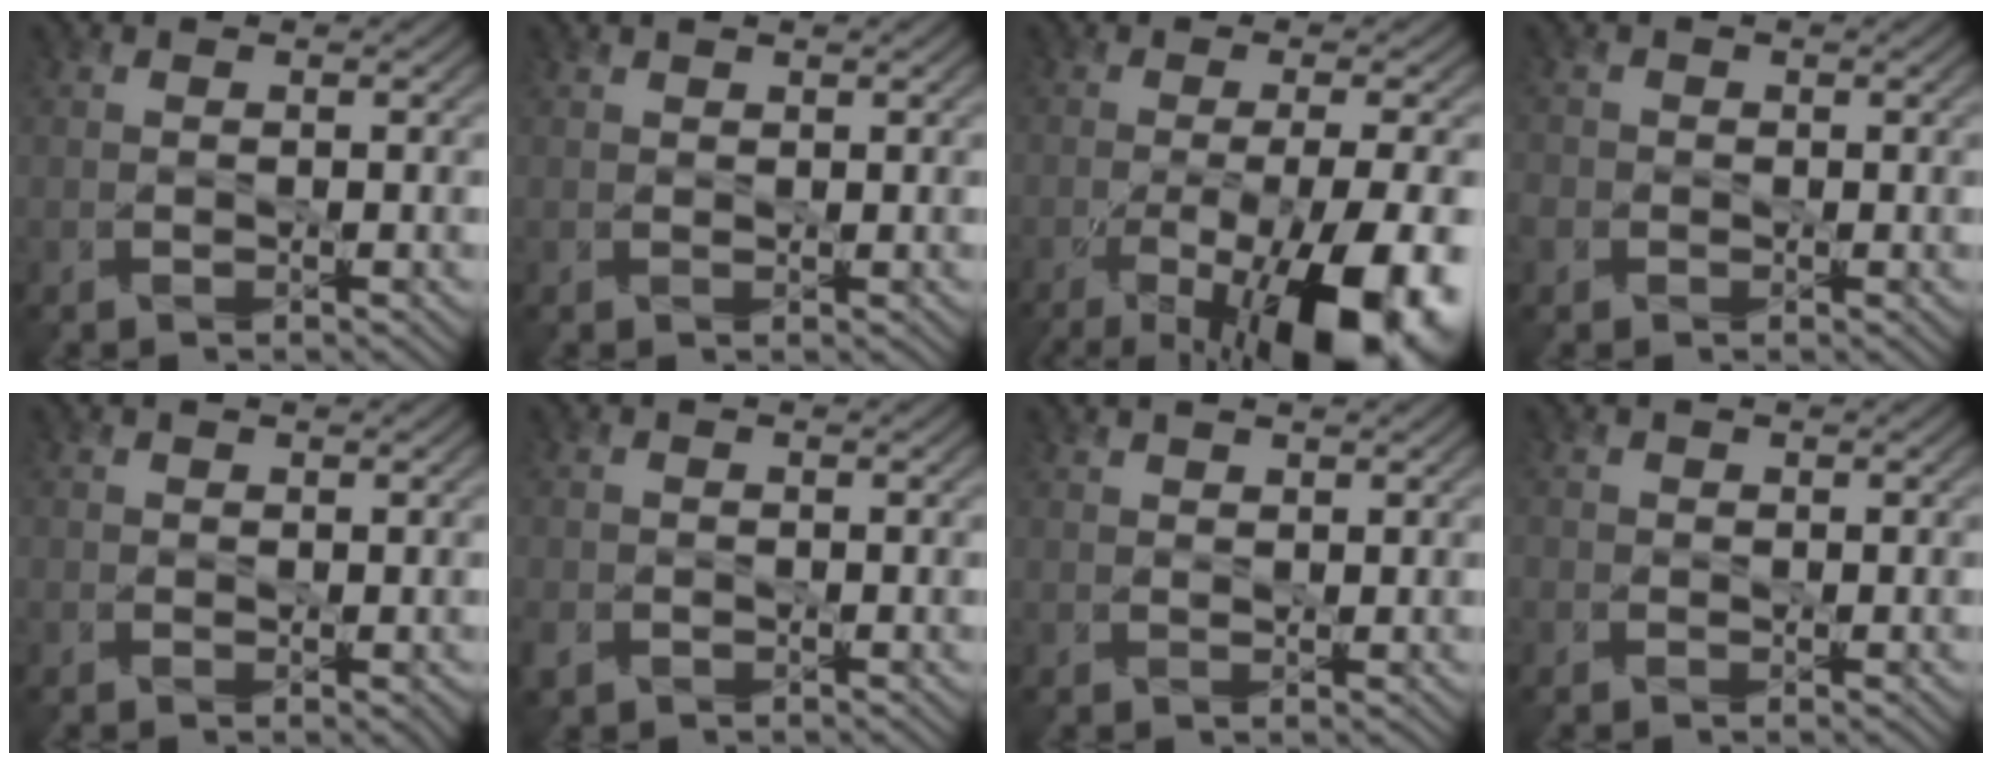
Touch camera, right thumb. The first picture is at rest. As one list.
[{"total": 0.8, "force": [0.7, 0.3, 0.1], "torque": [-0.004, 0.000, 0.014]}, {"total": 14.8, "force": [-7.3, 4.2, 12.2], "torque": [-0.197, -0.018, -0.109]}, {"total": 1.9, "force": [-0.6, 1.8, 0.4], "torque": [-0.012, -0.006, -0.014]}, {"total": 0.7, "force": [0.1, 0.6, 0.3], "torque": [-0.004, -0.005, 0.001]}, {"total": 1.9, "force": [-1.1, 1.4, 0.7], "torque": [-0.024, -0.010, -0.027]}, {"total": 1.0, "force": [0.9, 0.4, 0.3], "torque": [-0.010, 0.000, 0.020]}, {"total": 0.8, "force": [-0.2, 0.7, 0.1], "torque": [-0.001, -0.006, -0.006]}]